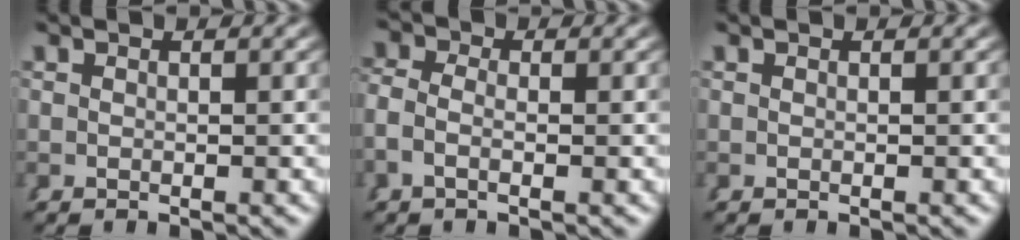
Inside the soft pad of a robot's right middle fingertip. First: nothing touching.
{"total": 2.2, "force": [-0.6, 1.4, 1.6], "torque": [-0.048, -0.007, -0.014]}
{"total": 0.0}